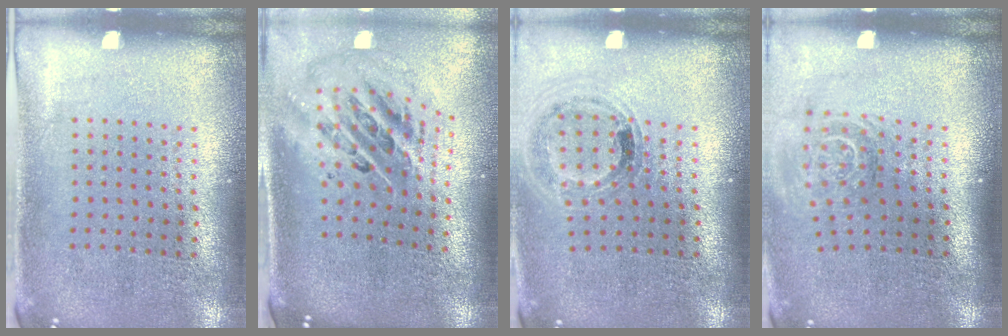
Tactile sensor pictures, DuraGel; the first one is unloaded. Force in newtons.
{"total": 2.8, "press": 1.9, "slide": 2.0}
{"total": 1.0, "press": 1.0, "slide": 0.1}
{"total": 1.7, "press": 1.1, "slide": 1.3}